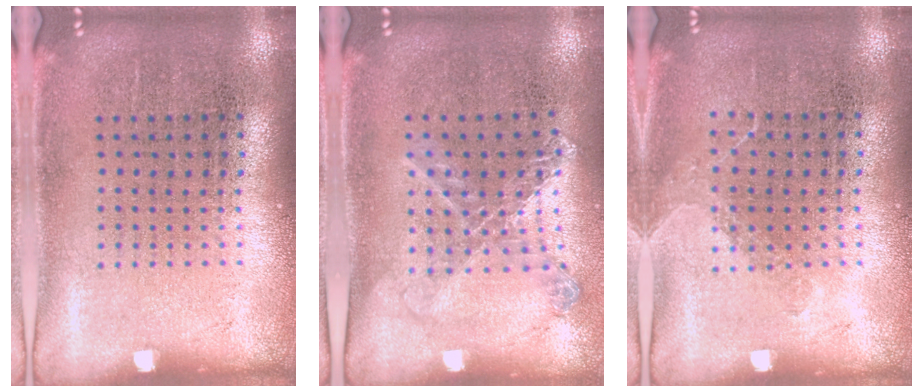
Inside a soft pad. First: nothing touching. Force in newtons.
{"total": 1.1, "press": 1.1, "slide": 0.0}
{"total": 0.9, "press": 0.7, "slide": 0.6}